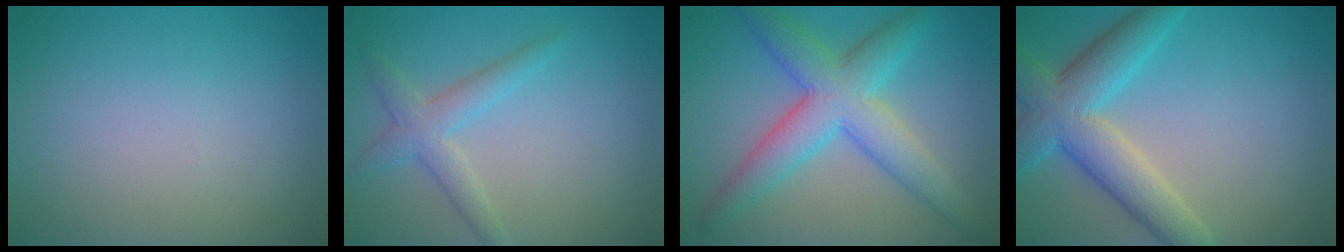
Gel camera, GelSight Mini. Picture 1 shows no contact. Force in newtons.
{"total": 2.8, "press": 2.8, "slide": 0.1}
{"total": 6.8, "press": 6.8, "slide": 0.1}
{"total": 6.8, "press": 6.8, "slide": 0.3}